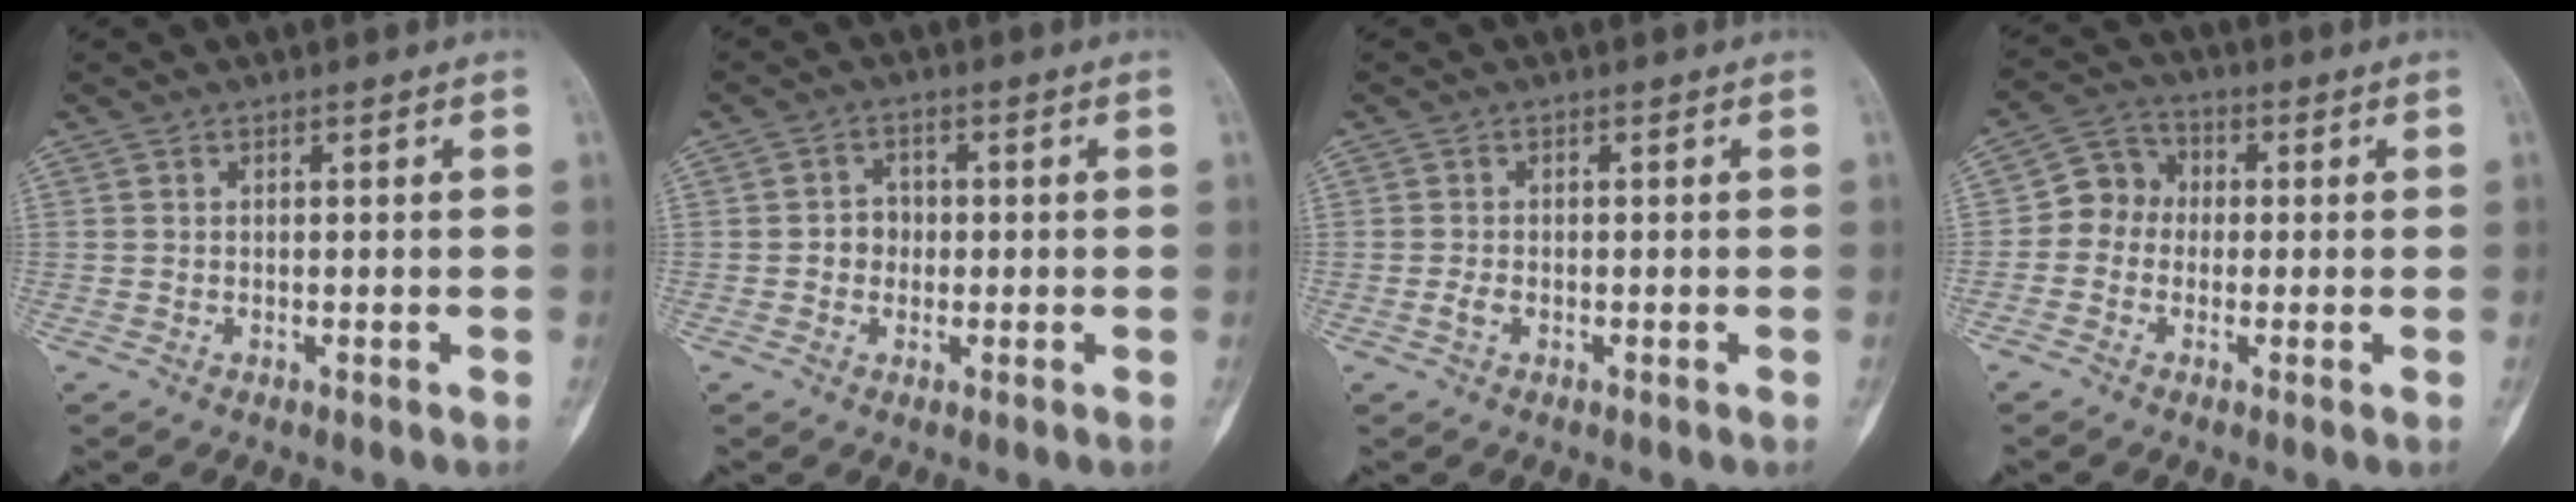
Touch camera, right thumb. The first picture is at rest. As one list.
[{"total": 3.1, "force": [-0.3, 2.8, 1.3], "torque": [0.001, 0.009, -0.013]}, {"total": 1.3, "force": [-0.5, 0.8, 1.0], "torque": [-0.025, 0.001, -0.012]}, {"total": 6.1, "force": [-0.7, 5.3, 2.8], "torque": [-0.020, 0.021, -0.030]}]